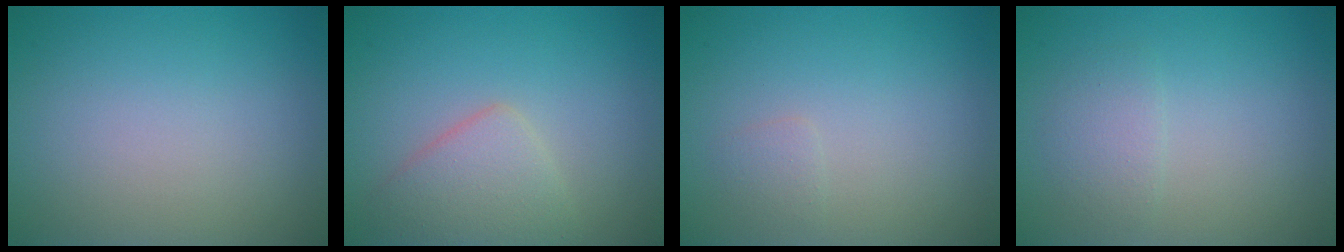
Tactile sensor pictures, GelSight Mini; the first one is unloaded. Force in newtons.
{"total": 3.3, "press": 3.3, "slide": 0.1}
{"total": 0.8, "press": 0.8, "slide": 0.1}
{"total": 1.5, "press": 1.5, "slide": 0.1}